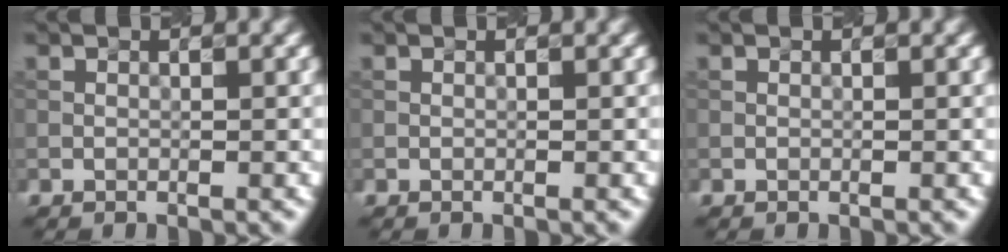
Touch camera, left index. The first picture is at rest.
{"total": 0.0}
{"total": 0.0}